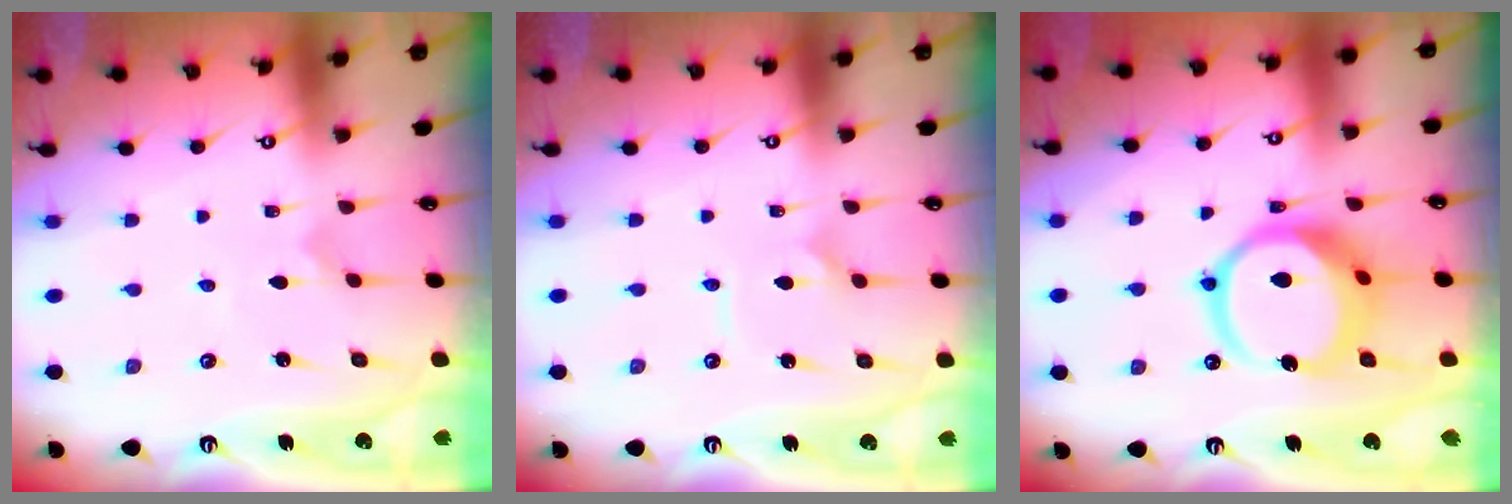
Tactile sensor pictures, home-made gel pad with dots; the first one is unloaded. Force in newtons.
{"total": 2.6, "press": 2.6, "slide": 0.3}
{"total": 15.2, "press": 15.1, "slide": 1.8}